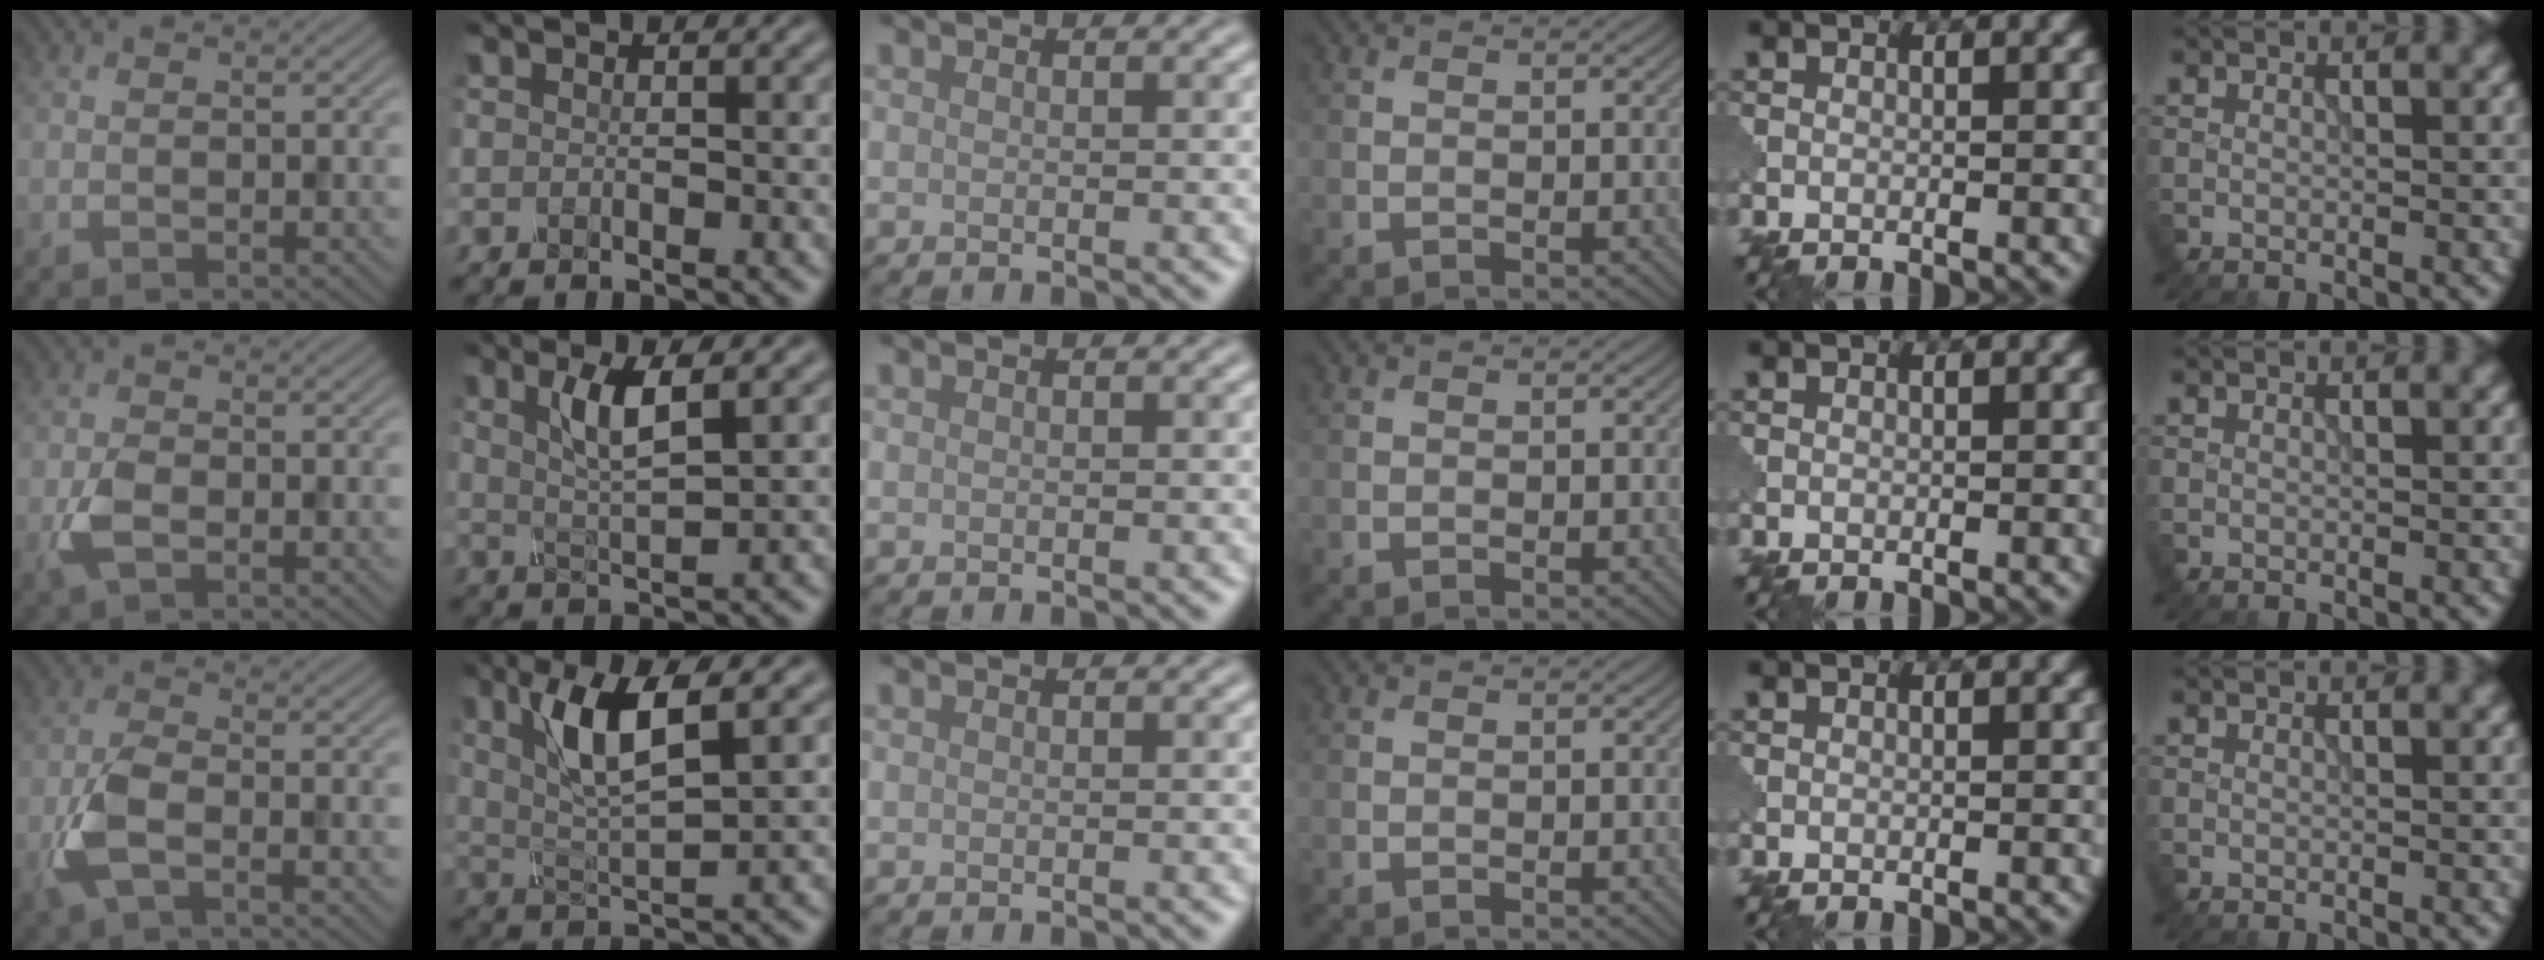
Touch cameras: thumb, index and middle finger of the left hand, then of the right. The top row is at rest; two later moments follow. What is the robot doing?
{"motion": "squeeze", "object": "clothespin"}